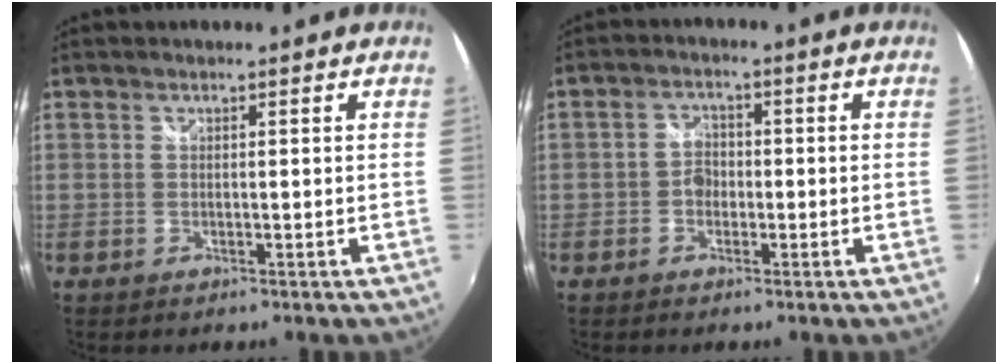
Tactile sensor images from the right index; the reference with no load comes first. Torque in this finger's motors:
{"motor_torque": [0.70, 0.17, 0.04, 0.05]}